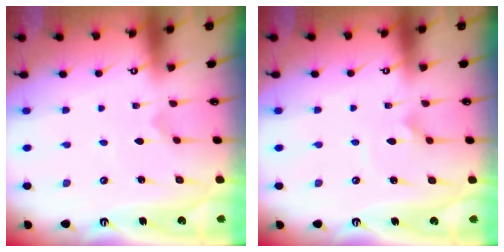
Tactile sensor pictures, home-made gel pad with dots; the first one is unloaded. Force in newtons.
{"total": 3.6, "press": 3.6, "slide": 0.4}